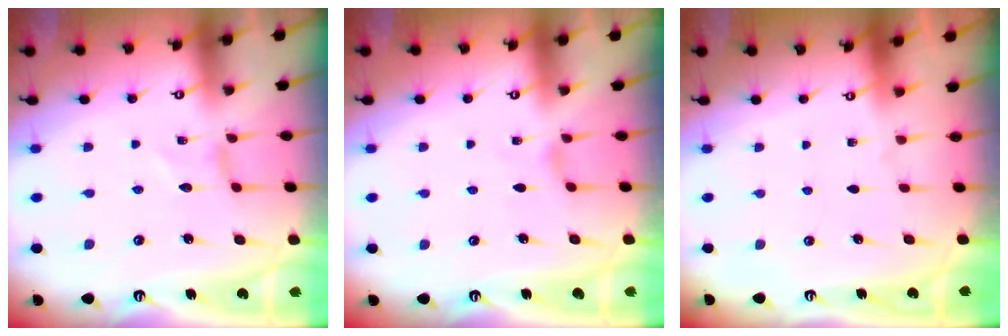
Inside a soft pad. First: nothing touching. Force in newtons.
{"total": 0.9, "press": 0.9, "slide": 0.3}
{"total": 0.0}